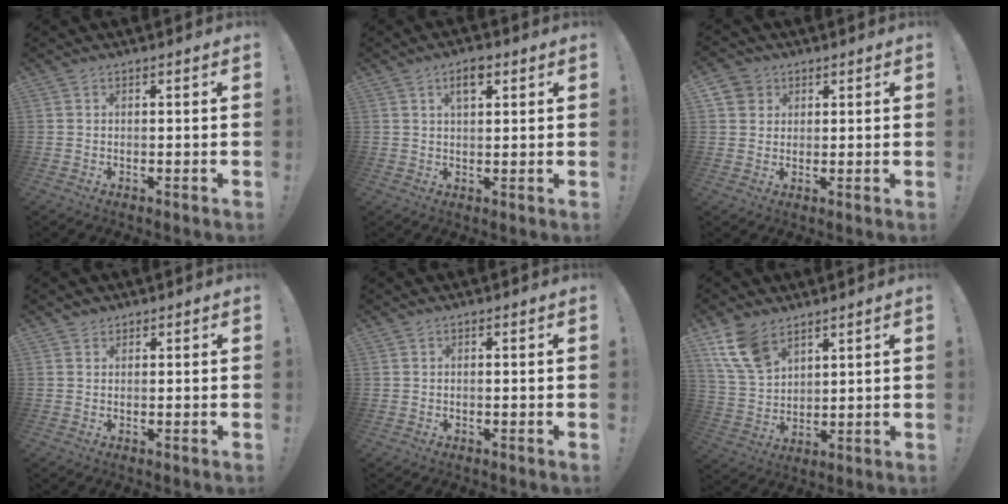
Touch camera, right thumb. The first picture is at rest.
{"total": 4.8, "force": [2.3, 2.3, 3.5], "torque": [-0.046, -0.005, 0.036]}
{"total": 4.8, "force": [2.3, 4.2, 0.9], "torque": [-0.011, -0.010, 0.044]}
{"total": 1.9, "force": [1.5, 1.2, 0.0], "torque": [0.005, -0.003, 0.028]}
{"total": 0.5, "force": [0.1, 0.5, -0.1], "torque": [0.004, 0.000, 0.000]}
{"total": 12.2, "force": [7.9, 7.0, 6.1], "torque": [-0.129, -0.032, 0.154]}